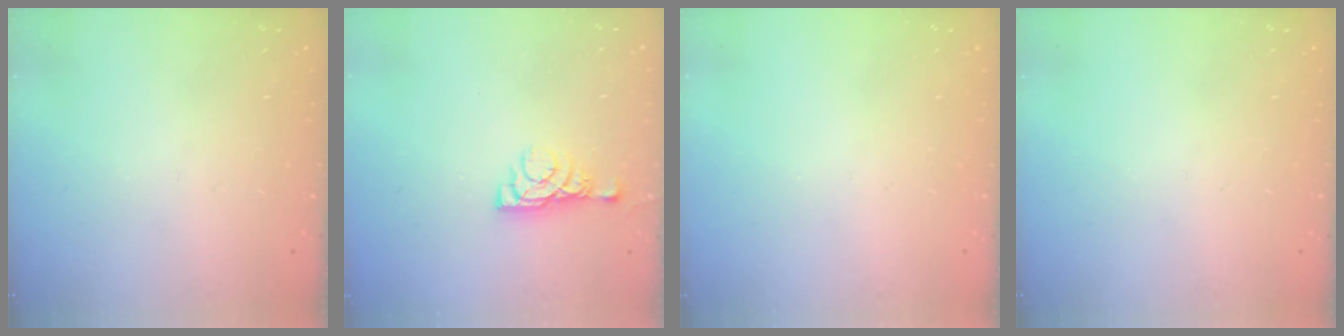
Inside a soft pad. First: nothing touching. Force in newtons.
{"total": 5.6, "press": 5.5, "slide": 0.8}
{"total": 0.0}
{"total": 0.0}